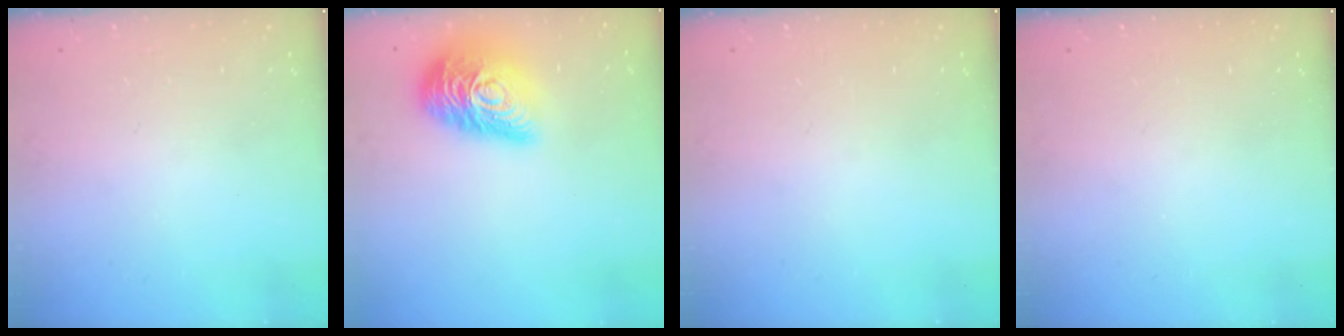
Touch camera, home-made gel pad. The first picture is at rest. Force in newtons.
{"total": 17.2, "press": 17.2, "slide": 1.1}
{"total": 0.0}
{"total": 0.0}